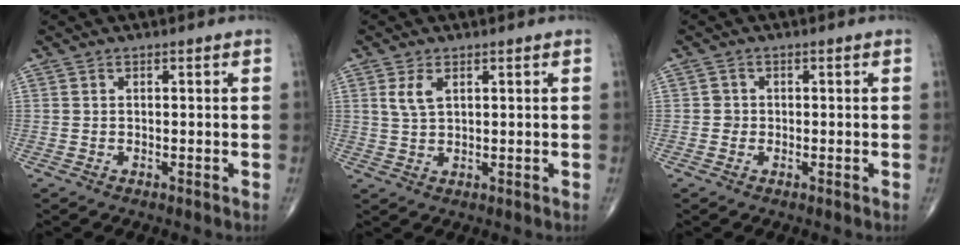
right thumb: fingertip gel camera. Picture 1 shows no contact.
{"total": 3.4, "force": [1.4, 1.6, 2.6], "torque": [-0.053, -0.001, 0.033]}
{"total": 1.2, "force": [-0.2, 1.2, 0.2], "torque": [0.004, 0.004, -0.004]}